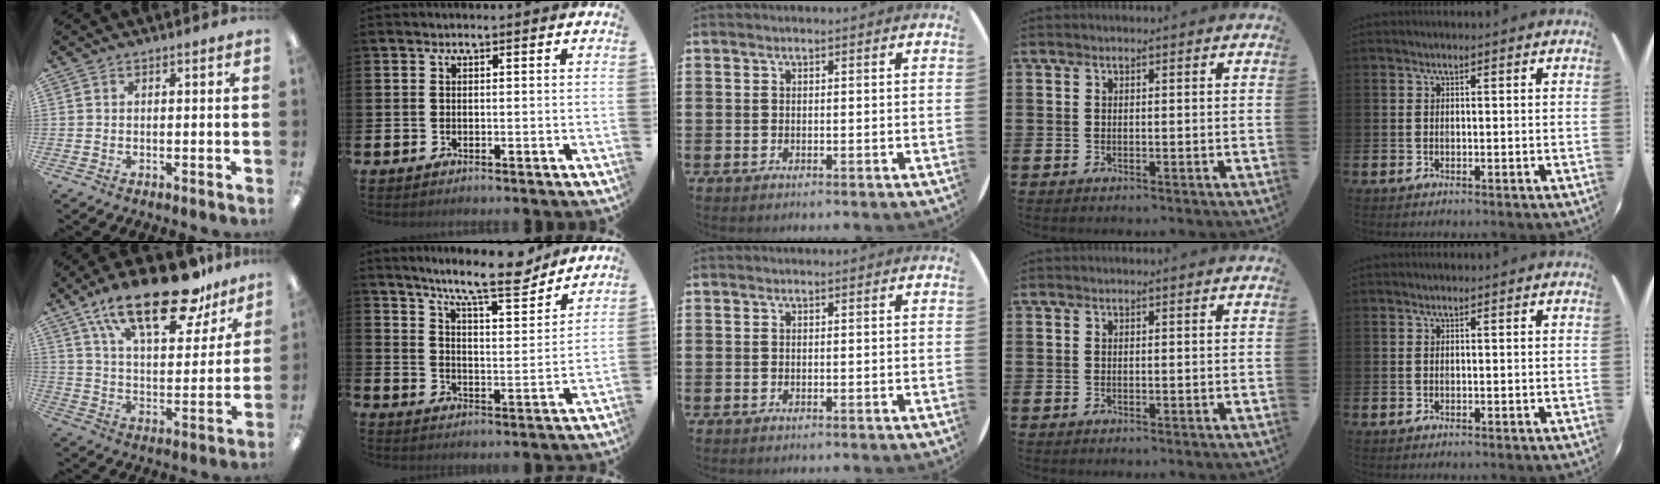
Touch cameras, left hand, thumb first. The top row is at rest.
{"thumb": {"total": 23.2, "force": [15.8, 9.0, 14.5], "torque": [-0.223, -0.089, 0.266]}, "index": {"total": 10.5, "force": [9.2, 1.4, 4.7], "torque": [-0.096, -0.051, 0.160]}}